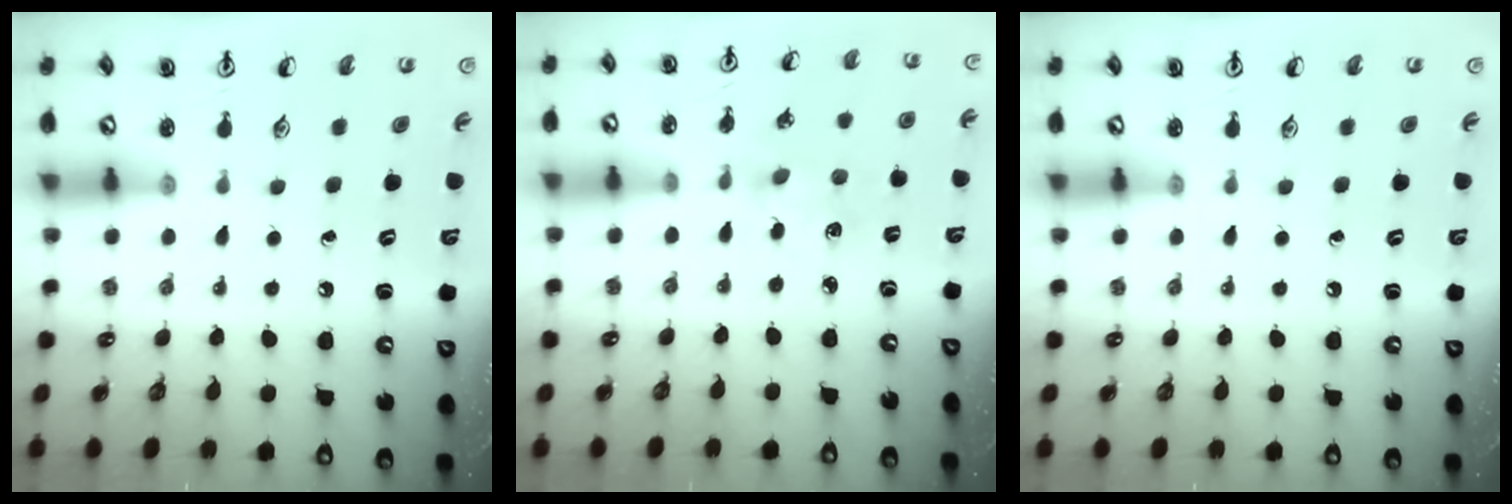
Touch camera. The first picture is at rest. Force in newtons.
{"total": 2.2, "press": 2.2, "slide": 0.2}
{"total": 0.0}